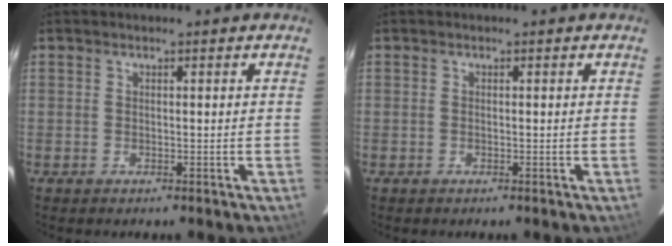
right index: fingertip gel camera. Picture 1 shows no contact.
{"total": 0.0}